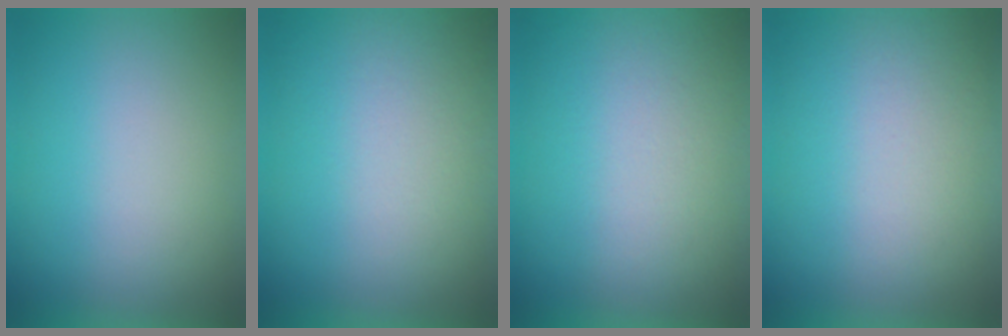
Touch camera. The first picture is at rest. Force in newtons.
{"total": 2.3}
{"total": 3.9}
{"total": 1.4}